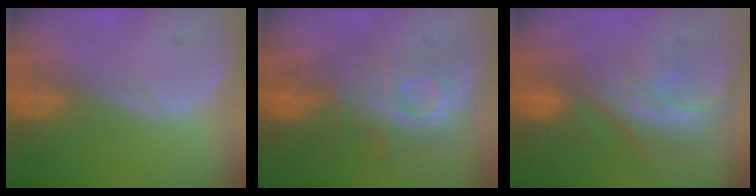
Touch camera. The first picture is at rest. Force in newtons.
{"total": 8.7, "press": 8.5, "slide": 2.0}
{"total": 8.3, "press": 7.2, "slide": 4.0}